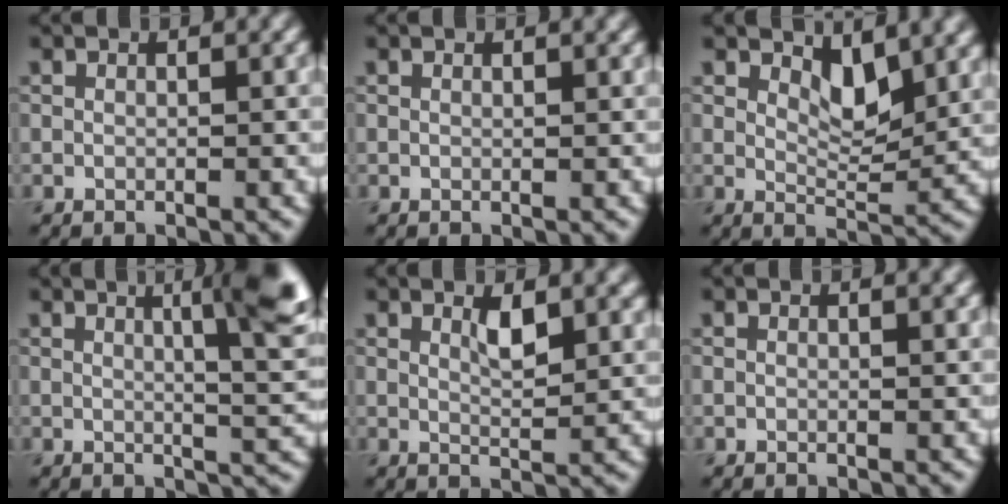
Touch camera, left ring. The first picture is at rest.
{"total": 0.7, "force": [0.5, 0.2, 0.4], "torque": [-0.001, 0.003, 0.008]}
{"total": 3.6, "force": [2.1, 1.5, 2.4], "torque": [-0.045, -0.010, 0.034]}
{"total": 6.8, "force": [2.2, 1.4, 6.3], "torque": [-0.062, 0.007, 0.031]}
{"total": 2.4, "force": [1.2, 0.7, 2.0], "torque": [-0.035, -0.003, 0.022]}
{"total": 0.9, "force": [0.6, 0.3, 0.6], "torque": [-0.001, 0.003, 0.007]}